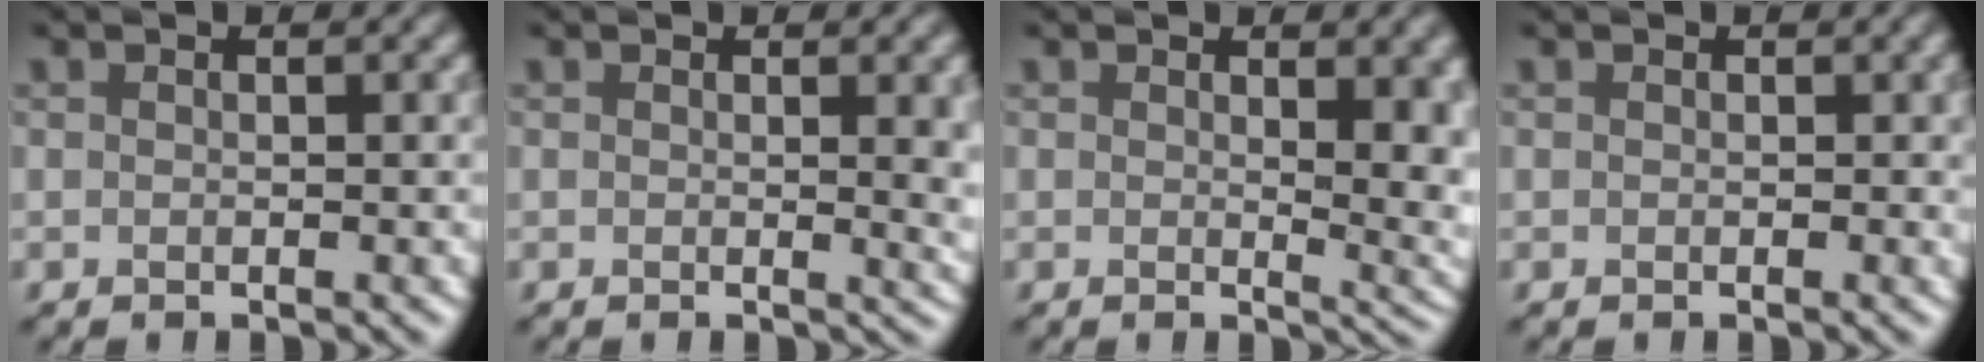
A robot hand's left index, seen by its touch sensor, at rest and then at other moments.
{"total": 3.4, "force": [0.5, 1.0, 3.2], "torque": [-0.027, 0.001, 0.005]}
{"total": 5.7, "force": [1.0, 2.3, 5.1], "torque": [-0.053, -0.012, 0.022]}
{"total": 0.5, "force": [0.1, 0.4, 0.3], "torque": [-0.001, -0.003, 0.000]}